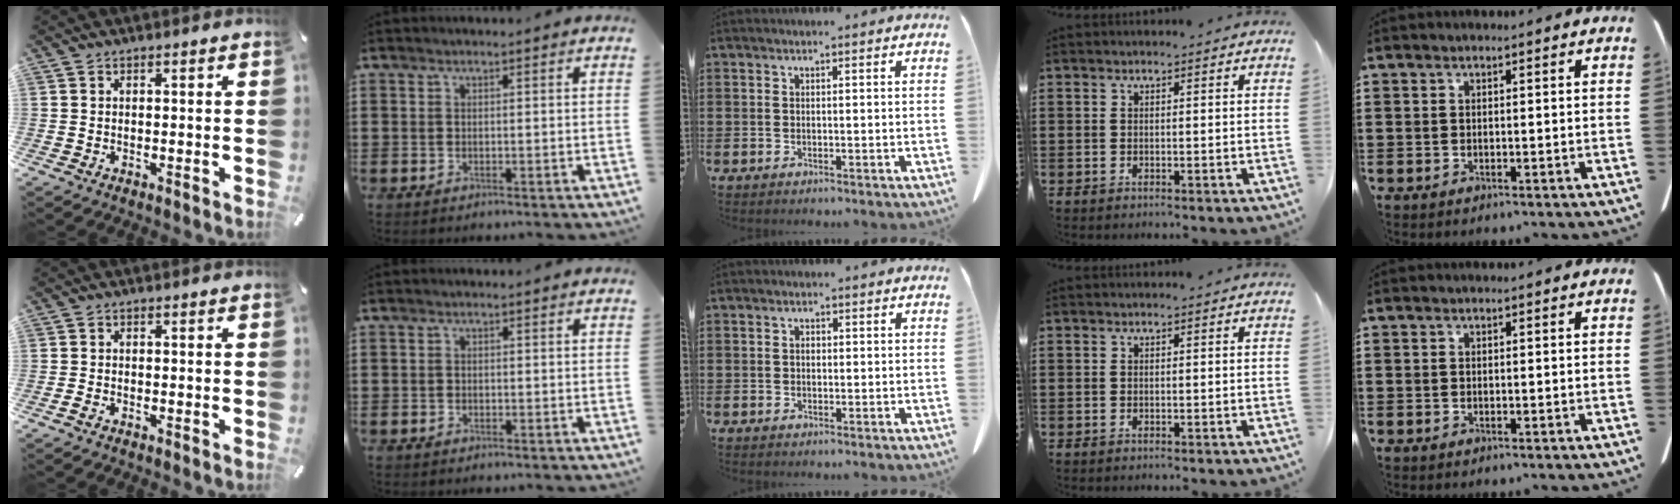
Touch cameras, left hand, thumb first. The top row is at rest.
{"thumb": {"total": 1.1, "force": [-0.9, 0.4, 0.5], "torque": [-0.011, -0.001, -0.016]}, "index": {"total": 0.5, "force": [-0.4, 0.3, 0.1], "torque": [-0.005, 0.000, -0.009]}, "middle": {"total": 0.9, "force": [0.1, 0.7, 0.6], "torque": [-0.014, 0.002, 0.002]}}